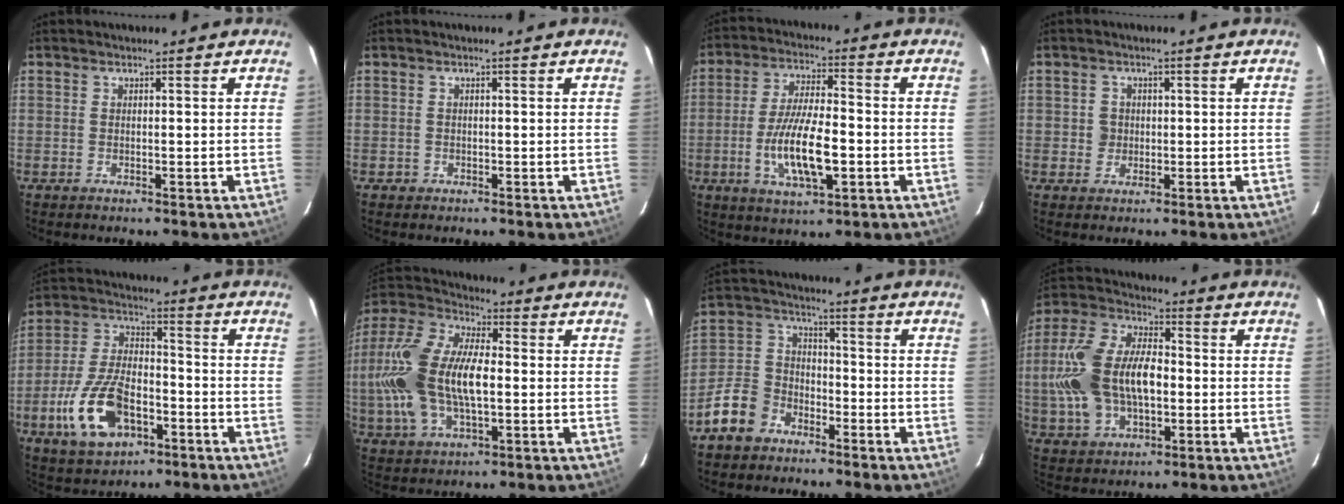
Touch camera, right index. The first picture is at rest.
{"total": 1.2, "force": [-0.5, 1.1, 0.0], "torque": [0.000, 0.004, -0.004]}
{"total": 12.4, "force": [-3.2, 3.7, 11.4], "torque": [-0.225, -0.006, -0.054]}
{"total": 2.5, "force": [-0.1, 2.4, 0.3], "torque": [-0.003, 0.007, -0.002]}
{"total": 15.2, "force": [-6.4, 8.1, 11.1], "torque": [-0.241, 0.002, -0.107]}
{"total": 18.4, "force": [-1.2, 9.2, 15.8], "torque": [-0.338, 0.010, -0.020]}
{"total": 9.5, "force": [-6.3, 6.4, 3.2], "torque": [-0.084, 0.031, -0.114]}
{"total": 17.3, "force": [-1.6, 10.0, 14.0], "torque": [-0.307, 0.013, -0.025]}